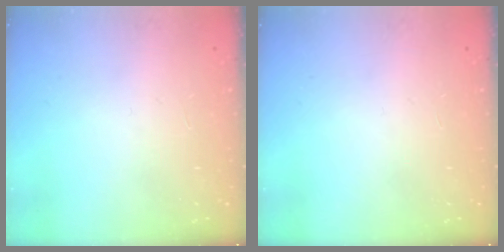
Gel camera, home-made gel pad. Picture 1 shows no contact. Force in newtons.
{"total": 0.0}